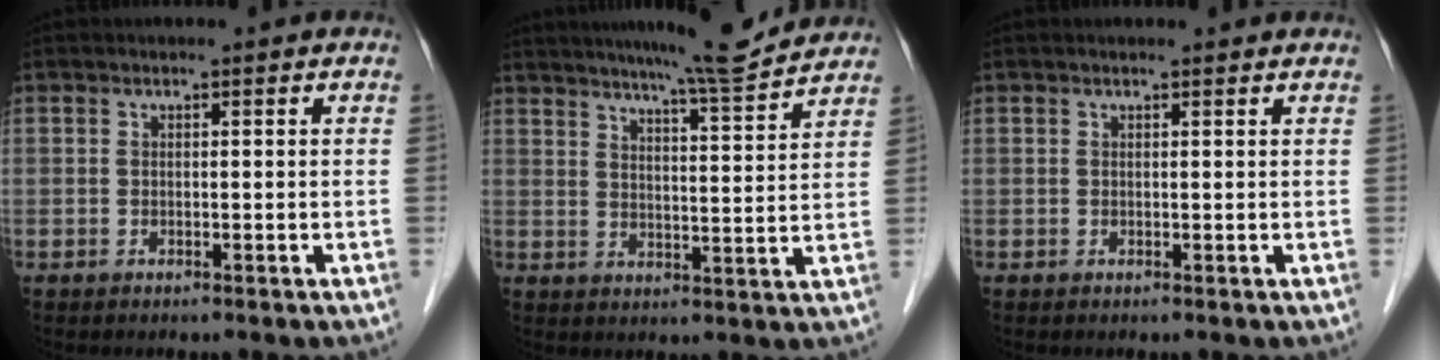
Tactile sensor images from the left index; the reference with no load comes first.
{"total": 11.4, "force": [10.5, -0.4, 4.4], "torque": [-0.070, -0.002, 0.144]}
{"total": 2.2, "force": [2.1, 0.3, 0.6], "torque": [-0.012, 0.014, 0.022]}